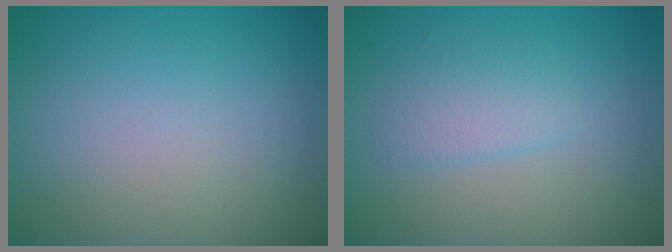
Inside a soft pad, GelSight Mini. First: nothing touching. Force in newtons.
{"total": 2.0, "press": 2.0, "slide": 0.1}